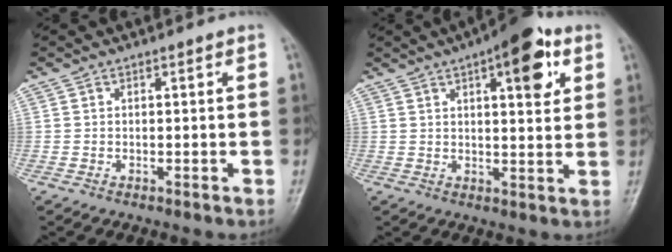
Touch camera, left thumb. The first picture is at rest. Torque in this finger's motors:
{"motor_torque": [1.74, 1.58, 1.08, -1.23, 0.13]}